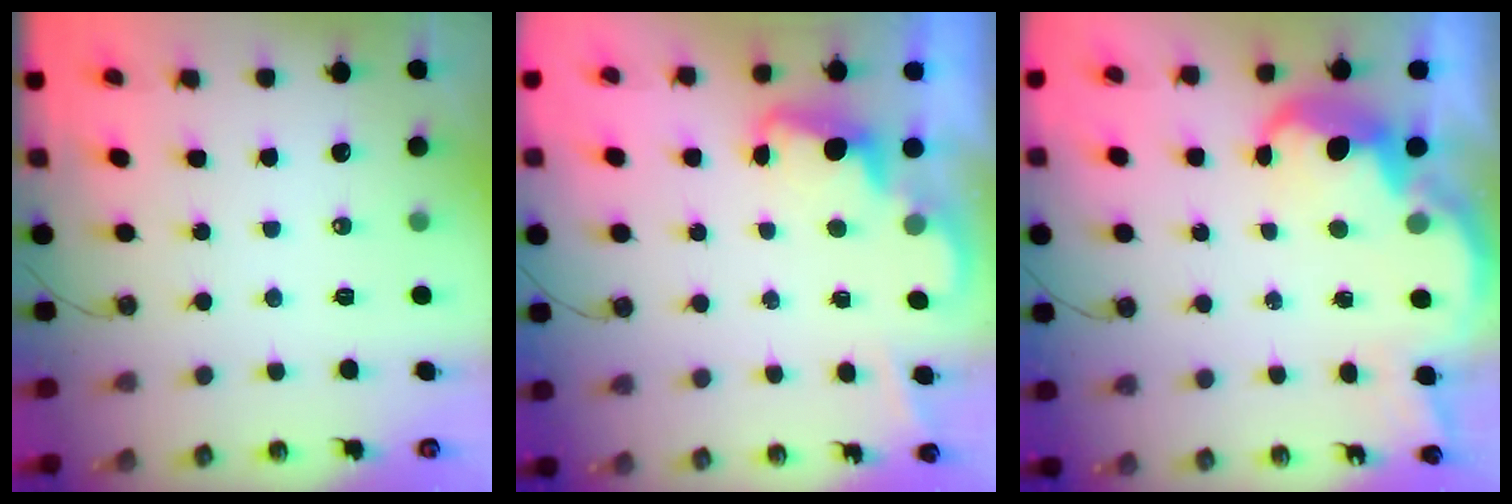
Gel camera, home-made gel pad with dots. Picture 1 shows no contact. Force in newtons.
{"total": 2.3, "press": 2.3, "slide": 0.6}
{"total": 6.9, "press": 6.9, "slide": 0.6}